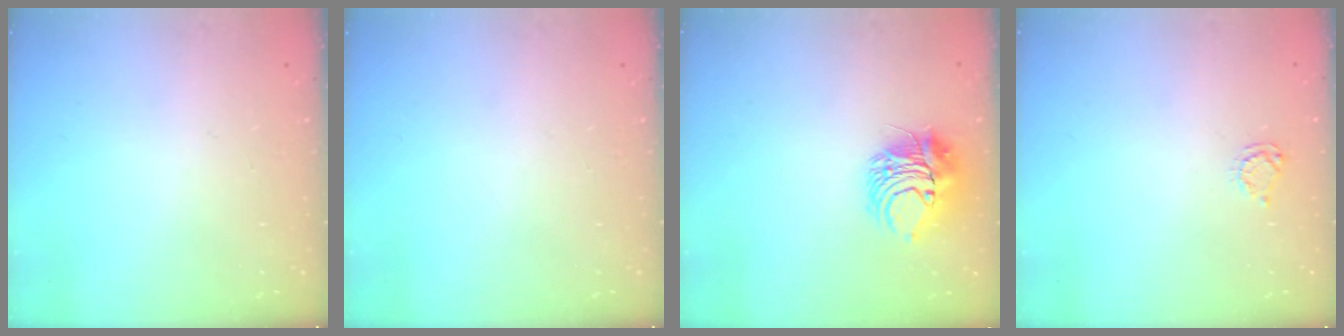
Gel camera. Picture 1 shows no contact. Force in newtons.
{"total": 0.0}
{"total": 9.0, "press": 8.9, "slide": 0.9}
{"total": 3.5, "press": 3.5, "slide": 0.4}